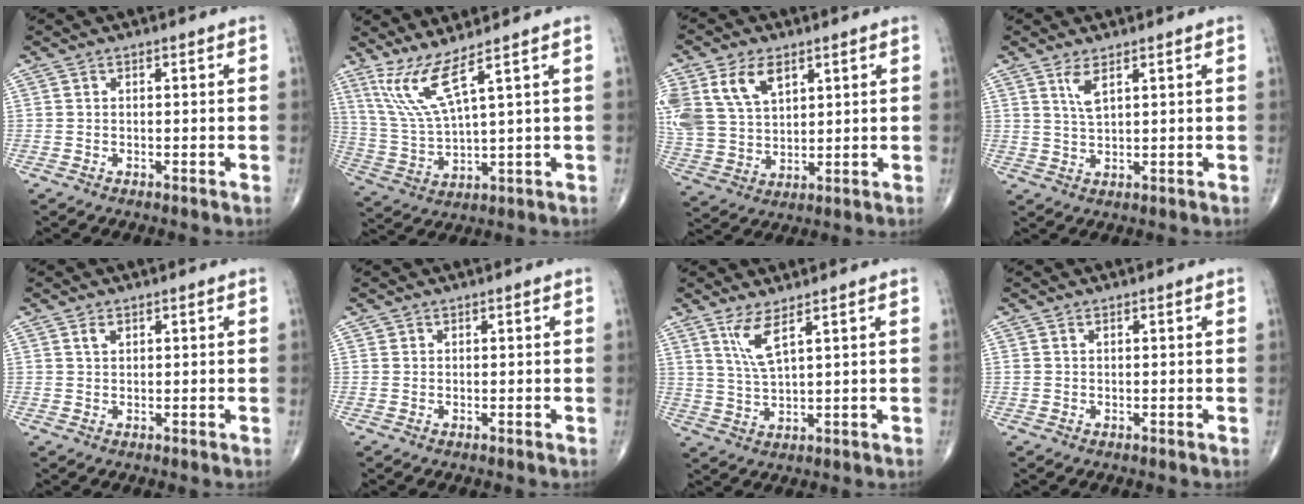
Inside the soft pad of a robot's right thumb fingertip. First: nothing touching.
{"total": 7.8, "force": [5.4, -0.9, 5.6], "torque": [-0.133, -0.044, 0.131]}
{"total": 15.4, "force": [6.8, 10.1, 9.4], "torque": [-0.198, -0.010, 0.139]}
{"total": 3.4, "force": [1.8, 0.9, 2.7], "torque": [-0.058, -0.011, 0.042]}
{"total": 1.5, "force": [0.8, 0.9, 0.9], "torque": [-0.012, 0.001, 0.016]}
{"total": 0.6, "force": [0.3, 0.5, 0.0], "torque": [0.004, 0.000, 0.004]}
{"total": 5.3, "force": [3.0, 0.8, 4.4], "torque": [-0.095, -0.026, 0.070]}
{"total": 0.6, "force": [0.3, 0.4, 0.3], "torque": [-0.002, 0.001, 0.005]}